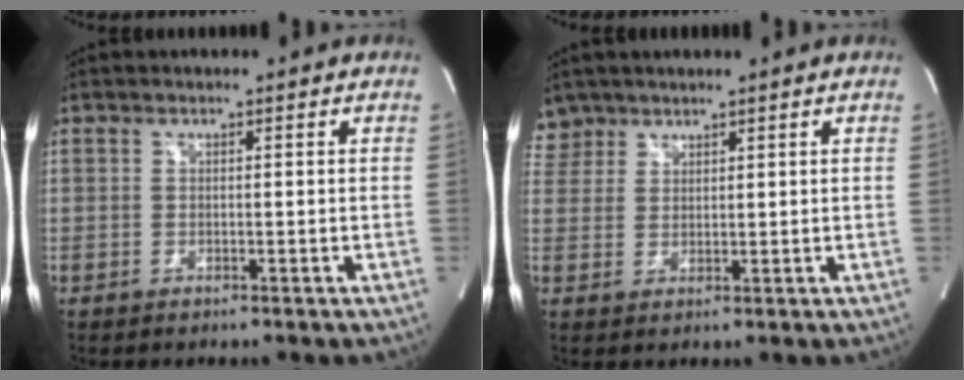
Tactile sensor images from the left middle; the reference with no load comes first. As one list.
[{"total": 3.4, "force": [2.8, 1.8, -0.5], "torque": [0.015, 0.008, 0.056]}]